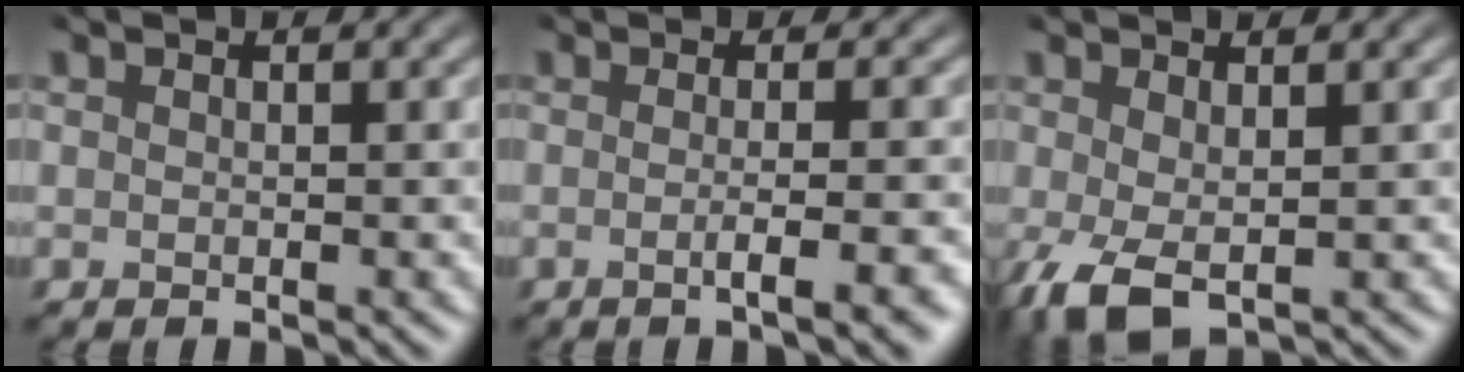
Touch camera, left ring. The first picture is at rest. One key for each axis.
{"total": 6.4, "fx": -0.9, "fy": 2.3, "fz": 5.9, "tx": -0.056, "ty": 0.026, "tz": -0.032}
{"total": 3.6, "fx": -0.7, "fy": 1.5, "fz": 3.2, "tx": -0.079, "ty": -0.002, "tz": -0.007}